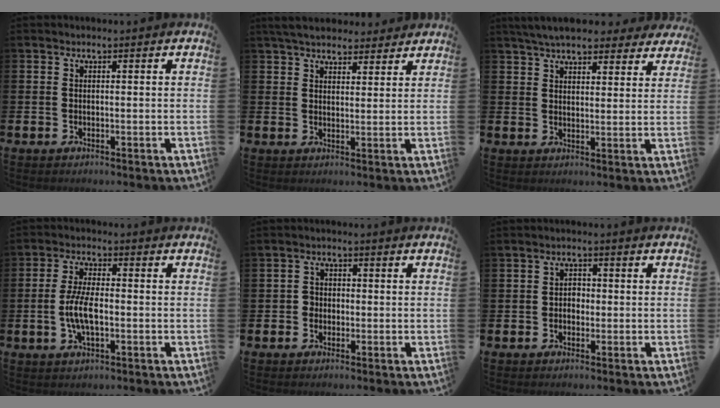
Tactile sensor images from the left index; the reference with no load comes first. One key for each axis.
{"total": 4.9, "fx": 4.6, "fy": 1.4, "fz": 1.0, "tx": -0.029, "ty": -0.017, "tz": 0.083}
{"total": 6.5, "fx": 6.0, "fy": 1.5, "fz": 1.9, "tx": -0.043, "ty": -0.024, "tz": 0.107}
{"total": 5.7, "fx": -0.8, "fy": 2.2, "fz": 5.2, "tx": -0.099, "ty": 0.001, "tz": -0.020}
{"total": 1.8, "fx": -0.6, "fy": 1.7, "fz": 0.4, "tx": 0.001, "ty": 0.004, "tz": -0.018}
{"total": 1.9, "fx": -0.3, "fy": 1.6, "fz": 1.0, "tx": -0.009, "ty": 0.002, "tz": -0.012}